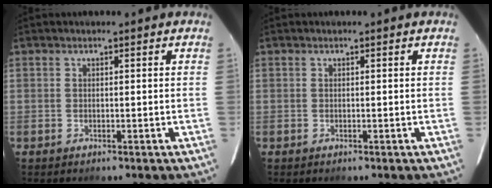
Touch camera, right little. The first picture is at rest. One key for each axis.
{"total": 0.0}